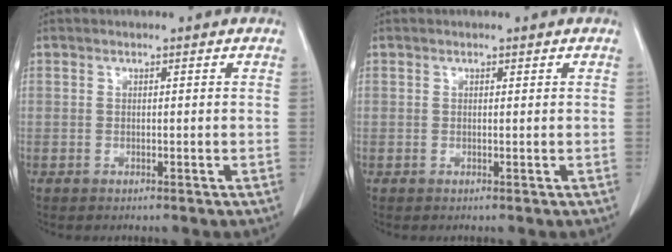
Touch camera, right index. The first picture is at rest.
{"total": 0.0}